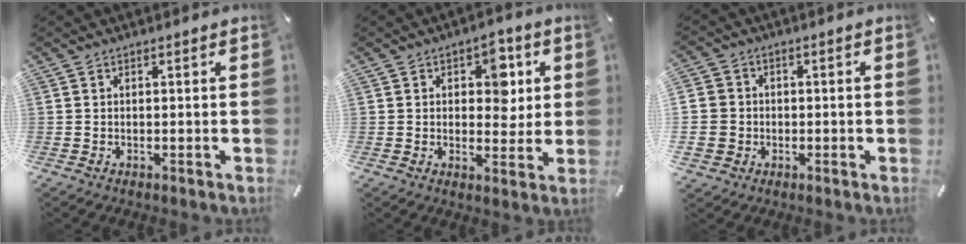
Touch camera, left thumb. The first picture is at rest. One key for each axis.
{"total": 7.5, "fx": 2.2, "fy": 5.4, "fz": 4.8, "tx": -0.042, "ty": -0.007, "tz": 0.028}
{"total": 6.9, "fx": -0.4, "fy": 6.6, "fz": 1.8, "tx": -0.043, "ty": 0.010, "tz": -0.008}